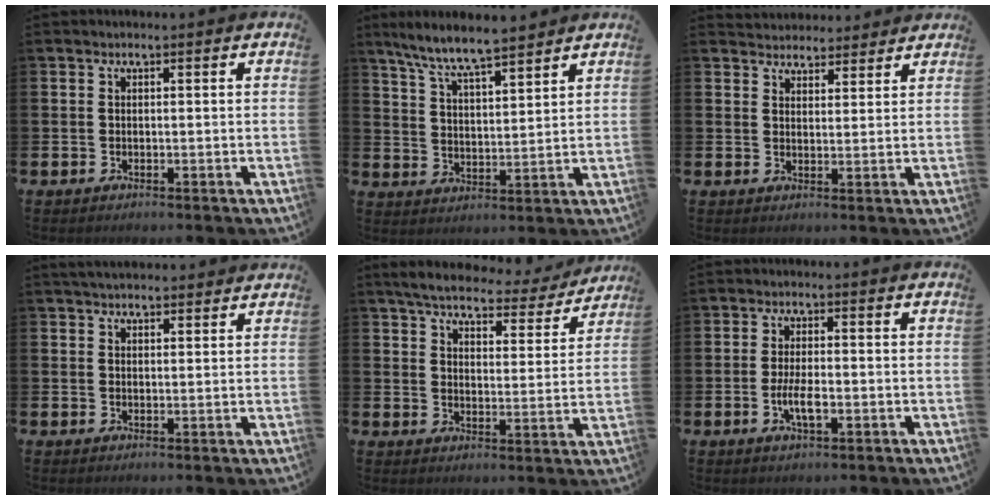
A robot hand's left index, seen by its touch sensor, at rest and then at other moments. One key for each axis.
{"total": 7.5, "fx": 7.1, "fy": 0.3, "fz": 2.4, "tx": -0.077, "ty": -0.033, "tz": 0.129}
{"total": 3.7, "fx": 3.6, "fy": 1.1, "fz": -0.4, "tx": -0.004, "ty": -0.016, "tz": 0.067}
{"total": 2.9, "fx": 2.8, "fy": 0.6, "fz": 0.7, "tx": -0.017, "ty": -0.005, "tz": 0.051}
{"total": 5.5, "fx": 5.1, "fy": 1.4, "fz": 1.6, "tx": -0.055, "ty": -0.031, "tz": 0.085}
{"total": 3.8, "fx": -1.0, "fy": 1.3, "fz": 3.4, "tx": -0.064, "ty": 0.000, "tz": -0.021}